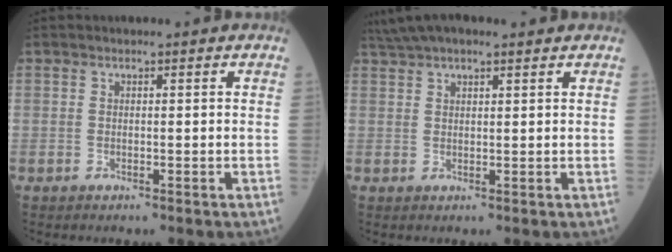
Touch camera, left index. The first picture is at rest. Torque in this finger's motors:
{"motor_torque": [0.34, -0.31, 0.11, 0.05]}